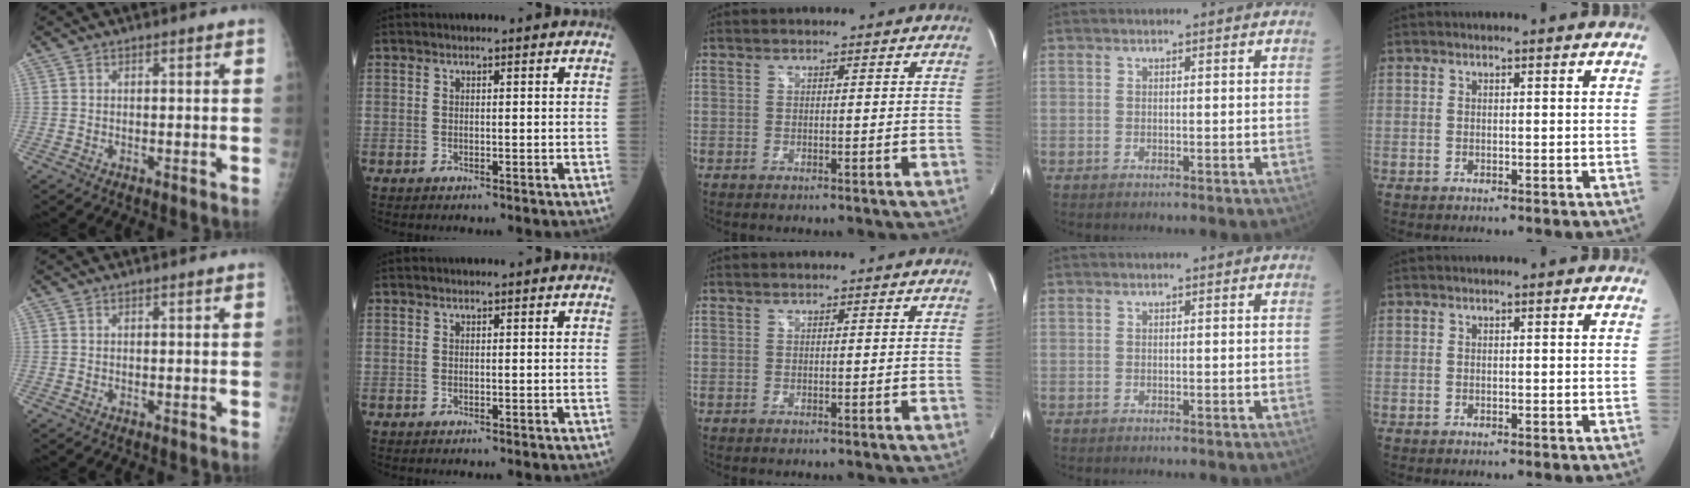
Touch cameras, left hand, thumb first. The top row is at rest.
{}